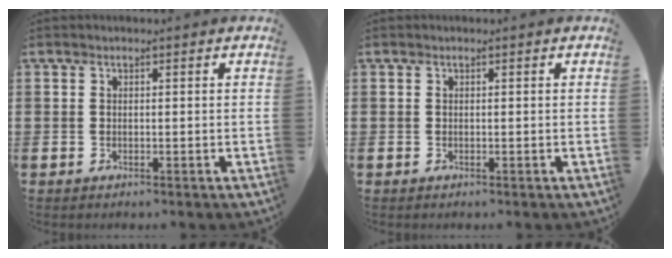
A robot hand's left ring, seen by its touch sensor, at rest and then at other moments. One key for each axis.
{"total": 0.0}